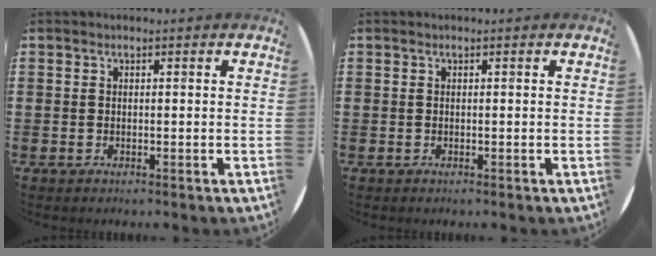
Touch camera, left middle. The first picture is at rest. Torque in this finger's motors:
{"motor_torque": [-0.21, 0.05, -0.02, -0.01]}